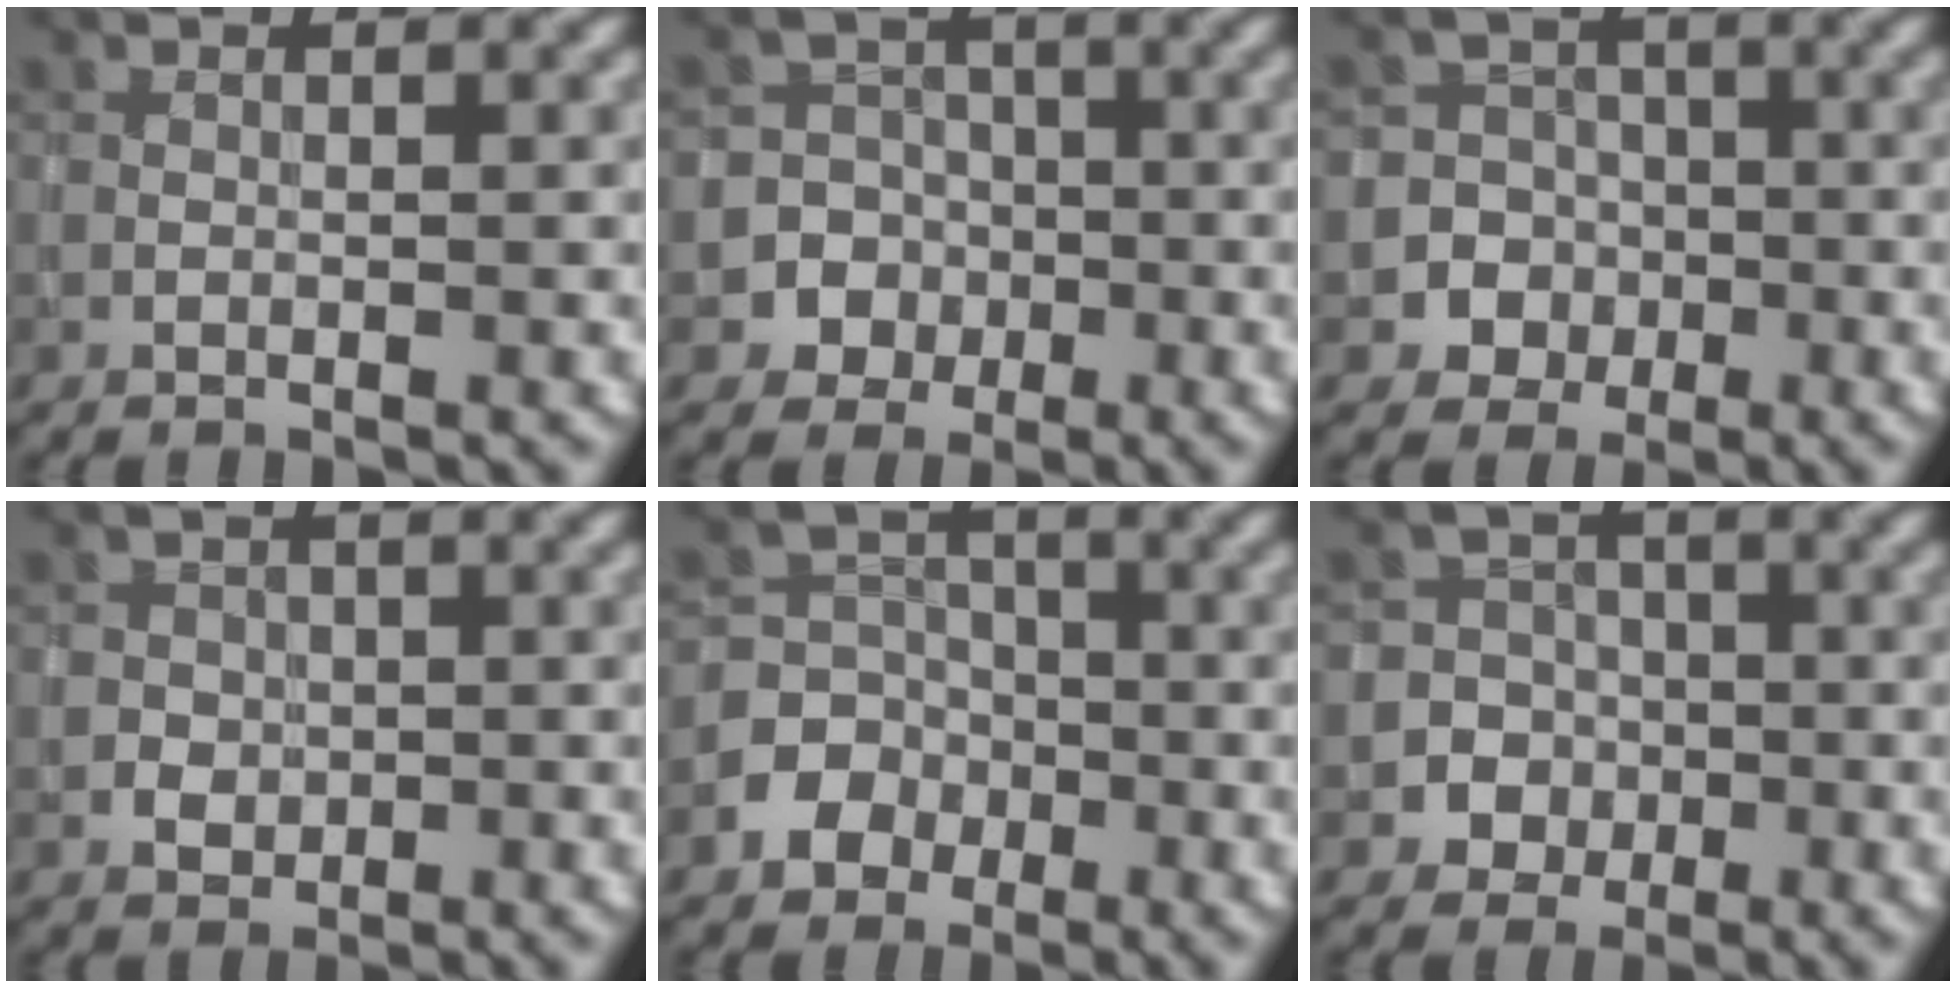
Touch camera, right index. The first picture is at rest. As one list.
[{"total": 7.0, "force": [-2.8, 6.5, 0.1], "torque": [0.021, -0.001, -0.066]}, {"total": 7.3, "force": [-2.7, 6.8, 0.3], "torque": [0.012, -0.001, -0.065]}, {"total": 1.9, "force": [-0.4, 1.8, 0.5], "torque": [0.010, 0.002, -0.015]}, {"total": 4.4, "force": [-1.9, 3.9, 0.9], "torque": [0.015, 0.004, -0.059]}, {"total": 6.4, "force": [-2.4, 5.9, 0.1], "torque": [0.020, 0.002, -0.059]}]